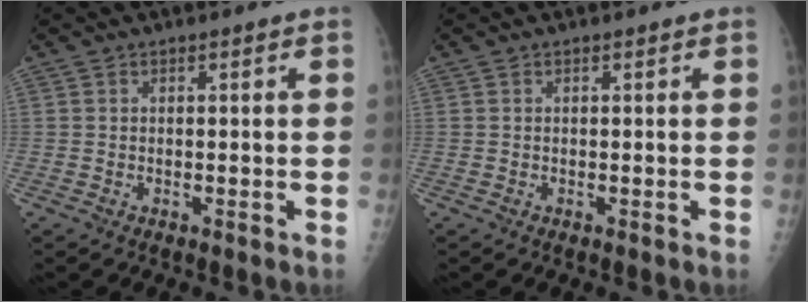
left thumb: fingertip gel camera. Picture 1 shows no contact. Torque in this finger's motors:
{"motor_torque": [0.00, 0.00, 0.00, -0.01, 0.00]}